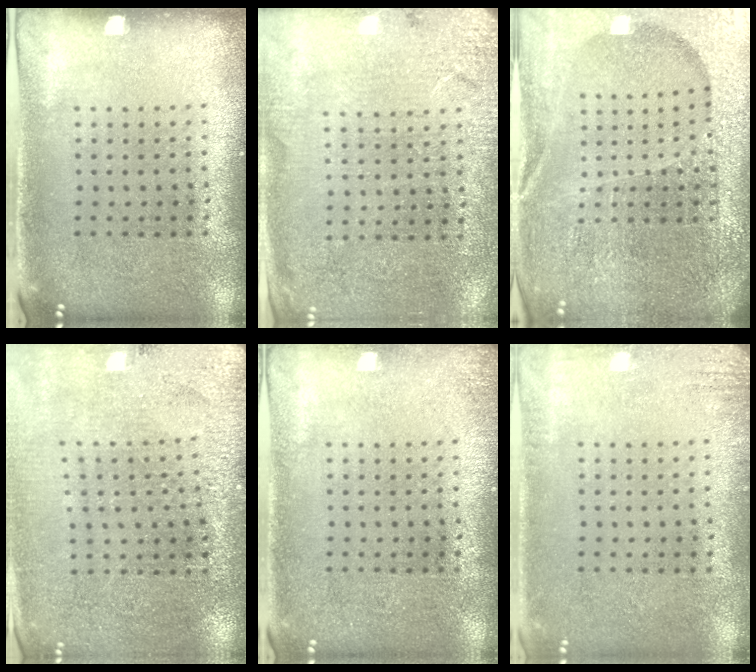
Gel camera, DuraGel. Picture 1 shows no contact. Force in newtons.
{"total": 2.7, "press": 2.7, "slide": 0.1}
{"total": 6.1, "press": 5.4, "slide": 2.8}
{"total": 2.8, "press": 2.8, "slide": 0.1}
{"total": 1.0, "press": 1.0, "slide": 0.3}
{"total": 1.6, "press": 1.5, "slide": 0.3}